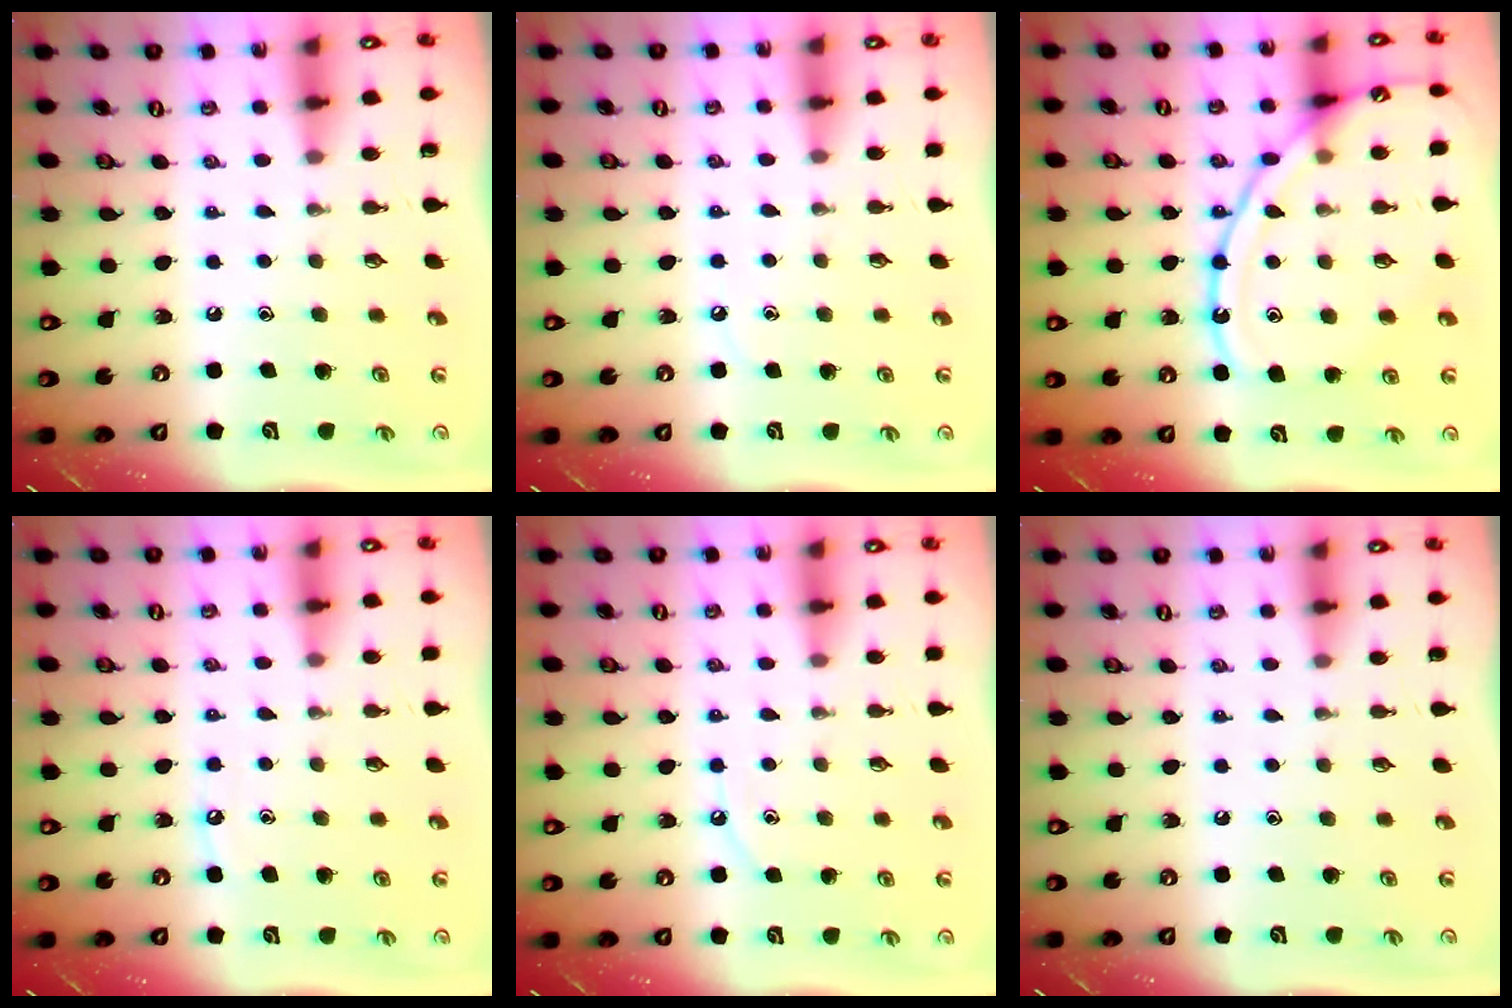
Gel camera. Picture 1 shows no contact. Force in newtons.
{"total": 2.5, "press": 2.5, "slide": 0.4}
{"total": 13.7, "press": 13.7, "slide": 1.1}
{"total": 4.2, "press": 4.2, "slide": 0.6}
{"total": 4.7, "press": 4.7, "slide": 0.4}
{"total": 0.0}